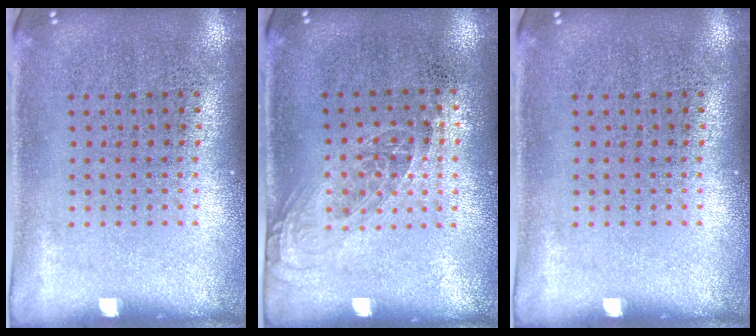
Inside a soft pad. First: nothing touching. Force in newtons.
{"total": 1.1, "press": 0.9, "slide": 0.5}
{"total": 0.0}